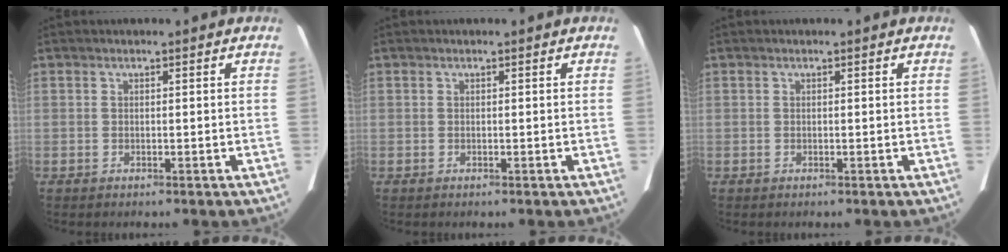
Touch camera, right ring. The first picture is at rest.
{"total": 0.0}
{"total": 0.0}